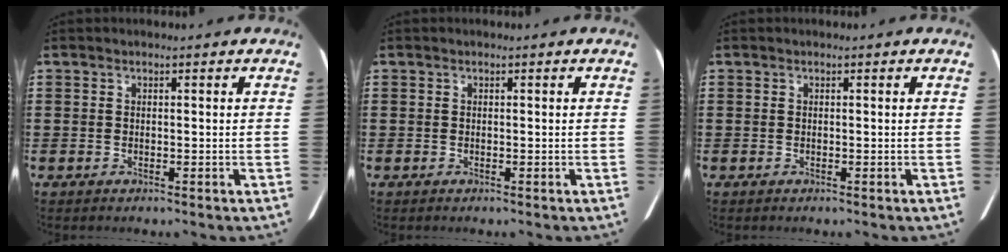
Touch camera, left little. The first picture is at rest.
{"total": 0.0}
{"total": 0.0}